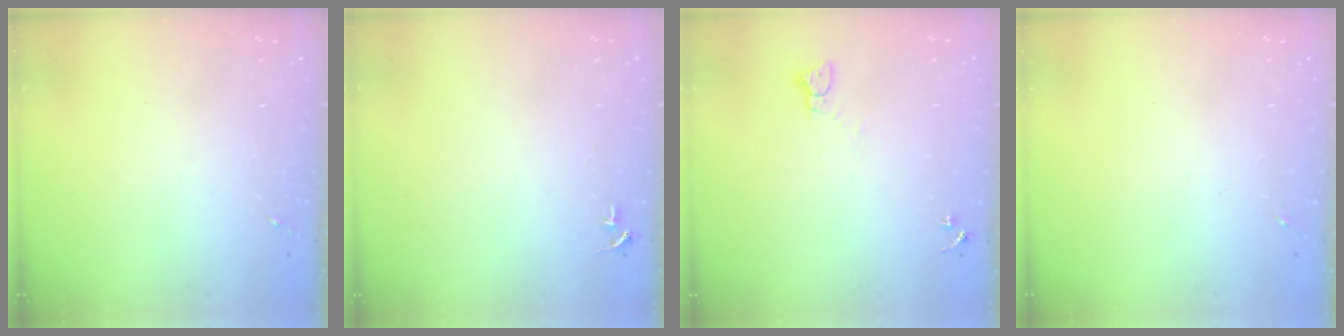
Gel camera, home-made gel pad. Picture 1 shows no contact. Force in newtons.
{"total": 3.1, "press": 3.1, "slide": 0.4}
{"total": 2.3, "press": 2.3, "slide": 0.2}
{"total": 0.0}